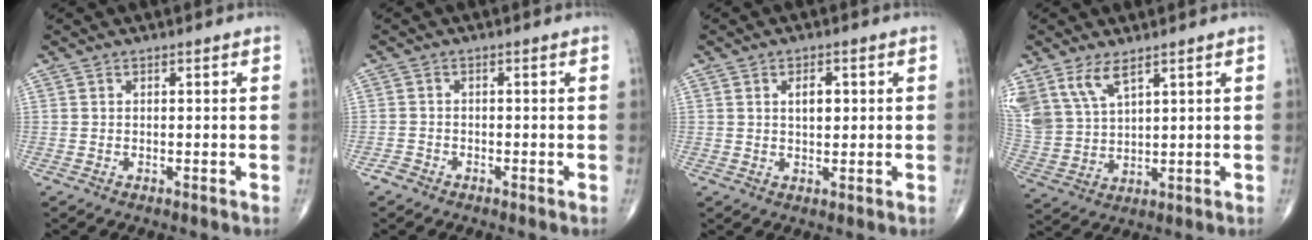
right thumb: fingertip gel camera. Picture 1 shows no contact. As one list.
[{"total": 1.4, "force": [-1.1, 0.8, 0.1], "torque": [-0.002, 0.001, -0.027]}, {"total": 3.5, "force": [0.8, 2.0, 2.8], "torque": [-0.035, -0.002, 0.013]}, {"total": 9.7, "force": [6.2, 4.6, 5.9], "torque": [-0.120, -0.017, 0.141]}]